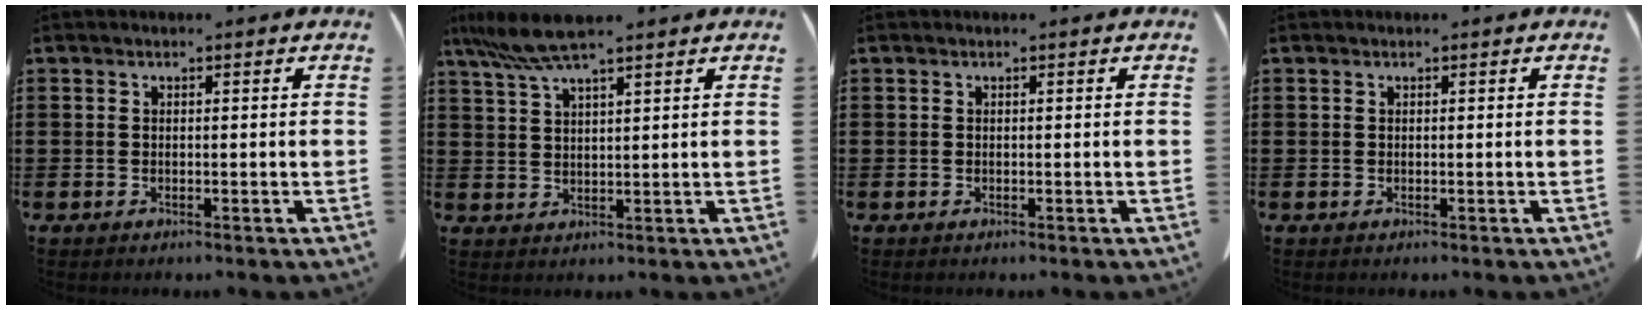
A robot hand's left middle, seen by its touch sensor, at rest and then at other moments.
{"total": 6.4, "force": [4.9, 0.5, 4.1], "torque": [-0.100, -0.014, 0.087]}
{"total": 0.0}
{"total": 0.0}